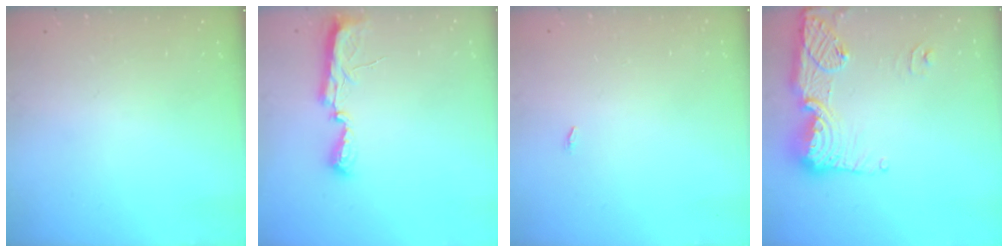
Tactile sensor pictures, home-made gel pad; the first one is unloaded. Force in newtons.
{"total": 7.7, "press": 7.7, "slide": 0.7}
{"total": 4.2, "press": 1.6, "slide": 3.9}
{"total": 15.7, "press": 15.7, "slide": 1.4}